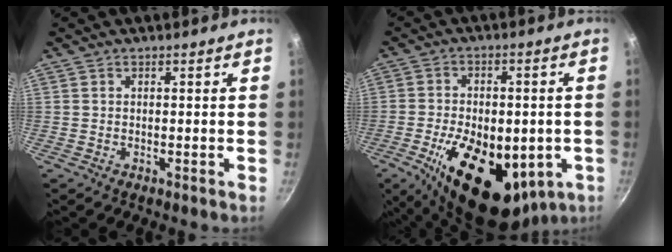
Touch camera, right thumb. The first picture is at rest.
{"total": 22.1, "force": [-6.7, 12.4, 17.0], "torque": [-0.256, -0.001, -0.088]}